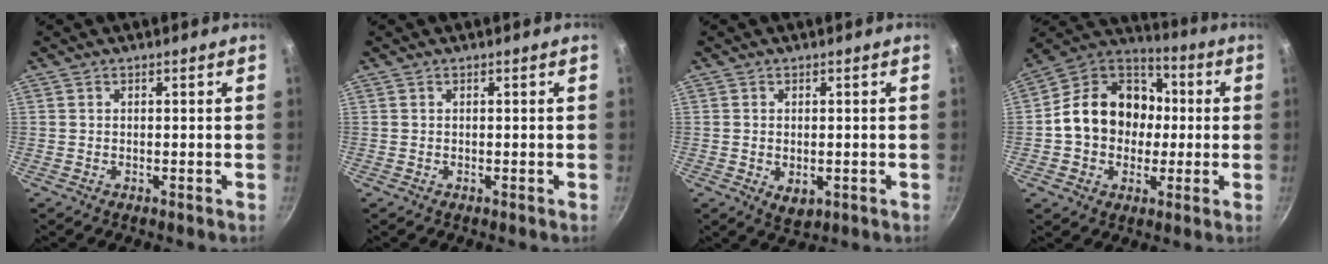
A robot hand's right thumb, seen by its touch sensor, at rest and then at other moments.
{"total": 0.0}
{"total": 3.8, "force": [-0.6, 2.5, 2.9], "torque": [-0.044, -0.012, -0.004]}
{"total": 18.2, "force": [-0.1, 14.9, 10.5], "torque": [-0.140, 0.037, -0.016]}